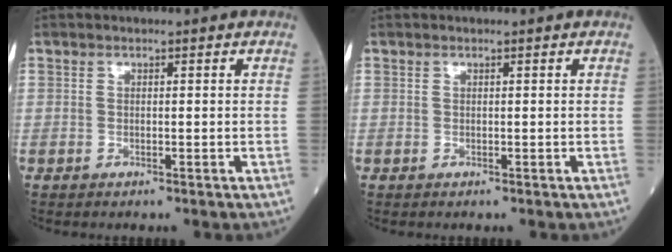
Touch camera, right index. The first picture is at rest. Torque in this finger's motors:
{"motor_torque": [0.01, 0.05, -0.02, -0.01]}